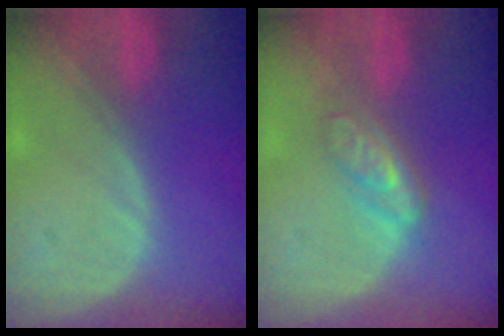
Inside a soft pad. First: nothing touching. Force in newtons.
{"total": 4.5, "press": 4.2, "slide": 1.8}